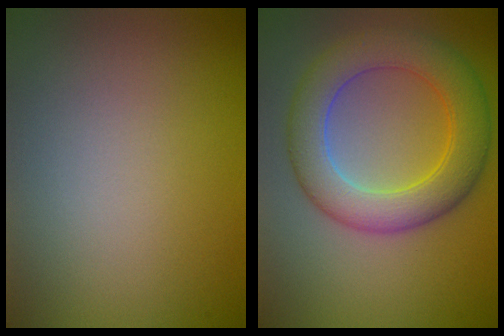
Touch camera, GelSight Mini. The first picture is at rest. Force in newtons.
{"total": 7.1, "press": 7.1, "slide": 0.1}